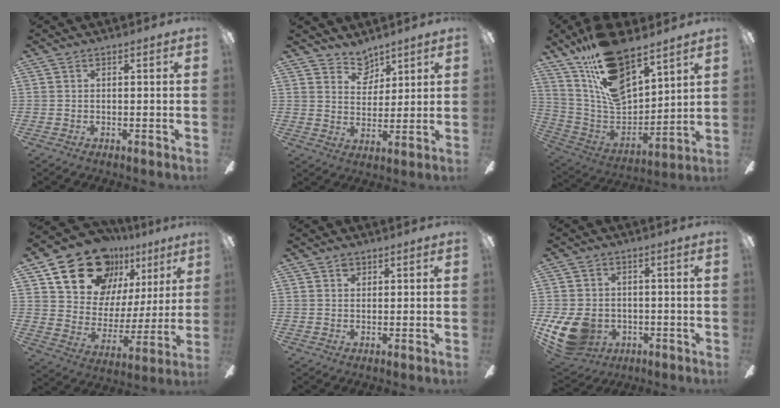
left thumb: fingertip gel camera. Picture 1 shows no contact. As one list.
[{"total": 6.2, "force": [5.2, 3.3, 0.9], "torque": [-0.012, -0.030, 0.095]}, {"total": 18.6, "force": [12.2, 8.8, 10.9], "torque": [-0.209, -0.078, 0.223]}, {"total": 21.6, "force": [14.3, 14.0, 8.1], "torque": [-0.146, -0.080, 0.274]}, {"total": 1.4, "force": [1.0, 0.9, 0.5], "torque": [-0.003, -0.002, 0.017]}, {"total": 12.4, "force": [-3.6, 9.6, 7.0], "torque": [-0.161, 0.011, -0.064]}]